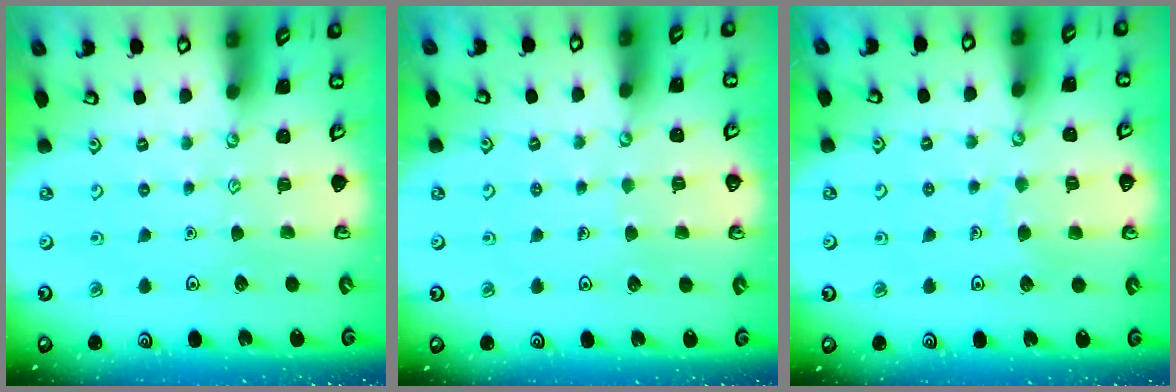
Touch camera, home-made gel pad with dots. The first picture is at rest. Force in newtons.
{"total": 2.5, "press": 2.5, "slide": 0.2}
{"total": 4.4, "press": 4.4, "slide": 0.3}